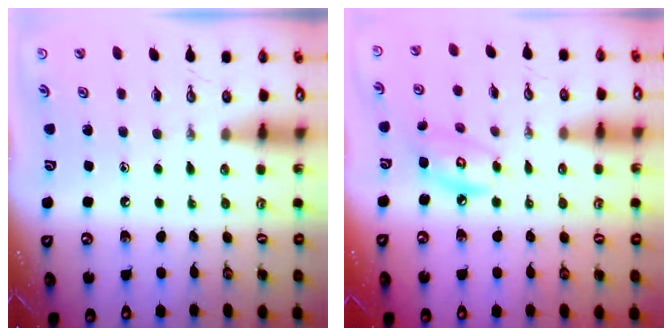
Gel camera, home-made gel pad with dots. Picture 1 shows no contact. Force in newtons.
{"total": 8.2, "press": 8.2, "slide": 0.6}